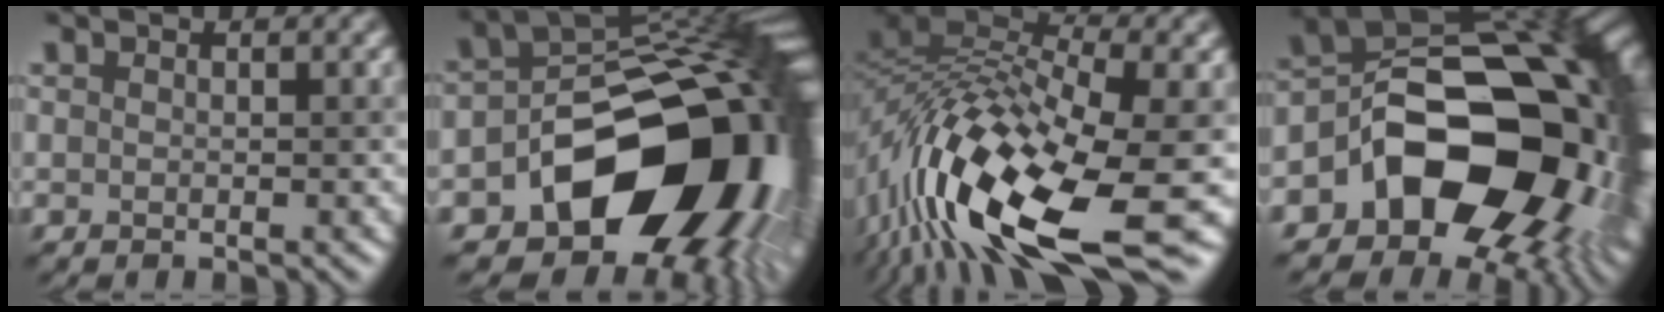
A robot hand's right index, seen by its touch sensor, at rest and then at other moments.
{"total": 17.7, "force": [-5.6, 12.2, 11.5], "torque": [-0.135, -0.021, -0.083]}
{"total": 16.8, "force": [-6.5, 6.0, 14.3], "torque": [-0.278, 0.003, -0.127]}
{"total": 16.2, "force": [-4.4, 11.0, 11.0], "torque": [-0.120, -0.001, -0.083]}